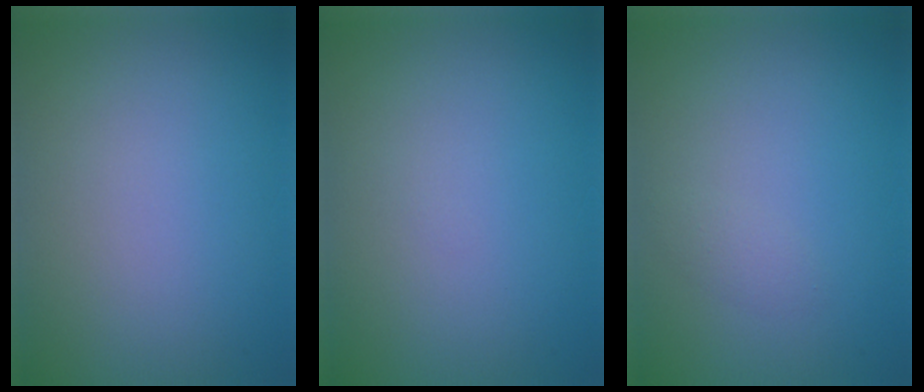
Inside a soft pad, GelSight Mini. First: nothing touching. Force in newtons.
{"total": 0.0}
{"total": 0.9, "press": 0.9, "slide": 0.0}